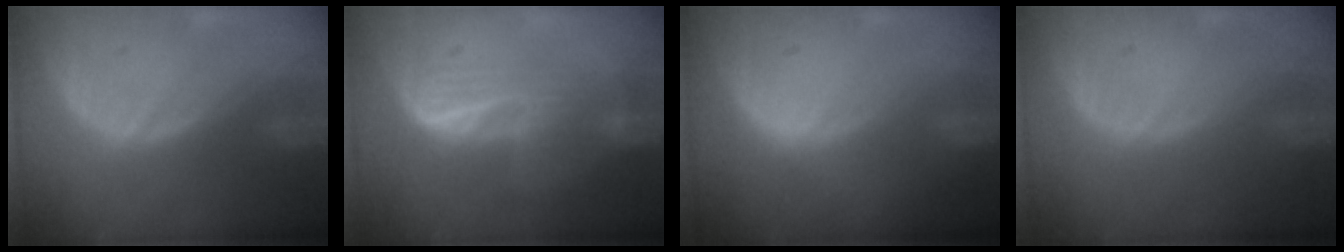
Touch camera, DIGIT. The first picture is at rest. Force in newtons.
{"total": 7.0, "press": 5.7, "slide": 4.0}
{"total": 0.0}
{"total": 0.0}